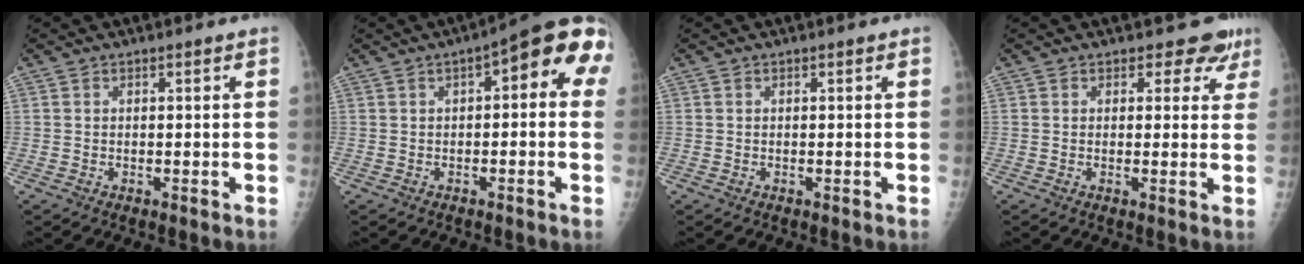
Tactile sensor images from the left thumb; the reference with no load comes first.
{"total": 11.0, "force": [2.5, 4.3, 9.8], "torque": [-0.094, 0.028, 0.016]}
{"total": 0.0}
{"total": 4.4, "force": [3.3, 2.9, 0.5], "torque": [0.029, -0.018, 0.022]}